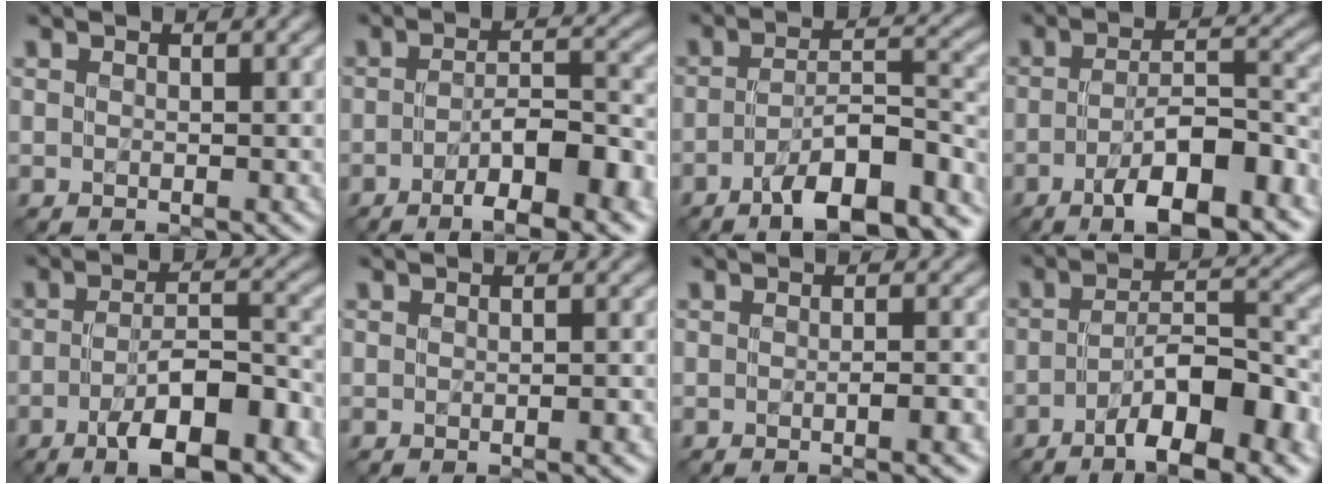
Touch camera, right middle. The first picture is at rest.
{"total": 7.8, "force": [-3.8, 2.0, 6.5], "torque": [-0.098, 0.009, -0.059]}
{"total": 11.1, "force": [-6.9, 3.6, 7.8], "torque": [-0.118, 0.005, -0.103]}
{"total": 9.3, "force": [-4.8, 3.1, 7.4], "torque": [-0.112, 0.005, -0.074]}
{"total": 8.4, "force": [-4.2, 2.5, 6.8], "torque": [-0.111, 0.008, -0.066]}
{"total": 1.4, "force": [-0.5, 0.5, 1.2], "torque": [-0.001, 0.008, -0.008]}
{"total": 2.8, "force": [-0.9, 0.8, 2.5], "torque": [-0.024, 0.006, -0.009]}
{"total": 9.0, "force": [-4.0, 2.6, 7.6], "torque": [-0.115, 0.015, -0.065]}